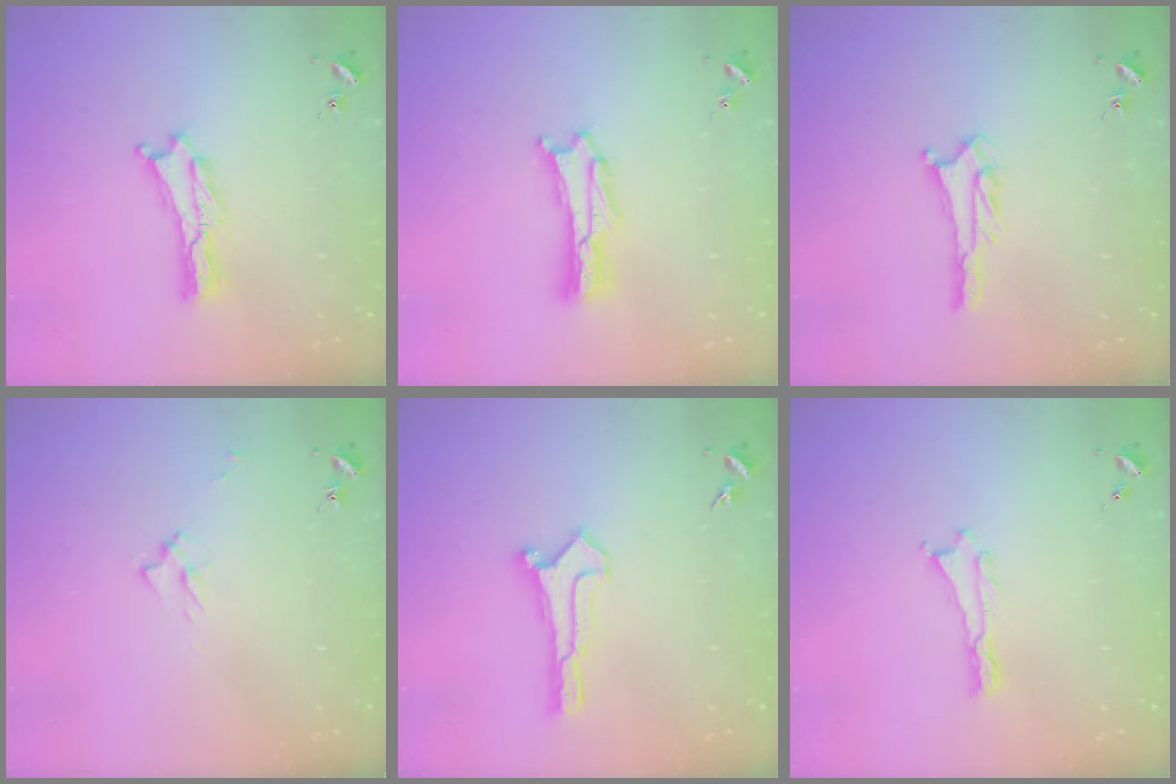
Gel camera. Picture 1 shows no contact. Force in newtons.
{"total": 1.4, "press": 1.4, "slide": 0.0}
{"total": 2.8, "press": 2.8, "slide": 0.2}
{"total": 2.5, "press": 2.5, "slide": 0.4}
{"total": 0.0}
{"total": 0.0}